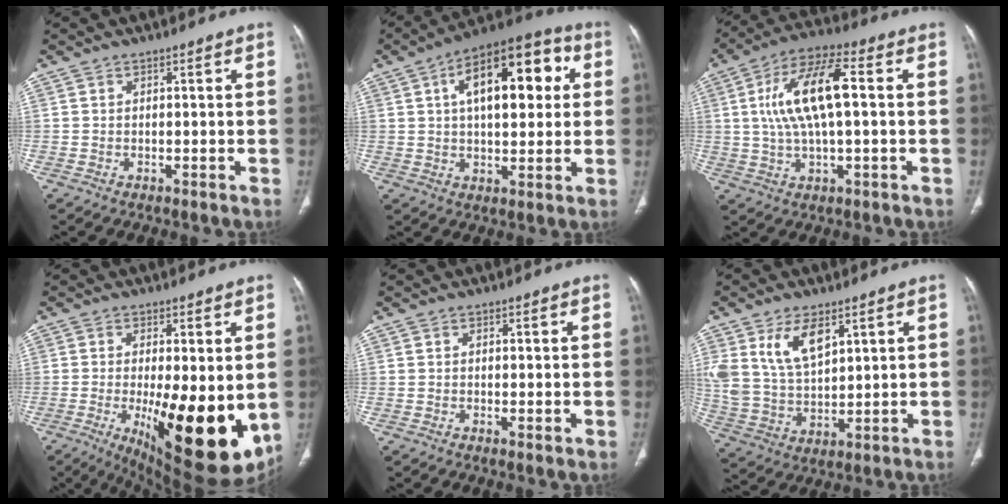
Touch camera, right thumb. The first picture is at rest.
{"total": 18.6, "force": [4.7, 9.1, 15.5], "torque": [-0.198, 0.023, 0.062]}
{"total": 14.2, "force": [1.8, 5.1, 13.2], "torque": [-0.264, 0.024, 0.029]}
{"total": 20.2, "force": [-3.7, 7.1, 18.6], "torque": [-0.232, -0.034, -0.028]}
{"total": 1.1, "force": [0.0, 0.2, 1.0], "torque": [-0.022, -0.006, -0.001]}
{"total": 11.5, "force": [5.7, 6.1, 7.9], "torque": [-0.144, -0.022, 0.124]}